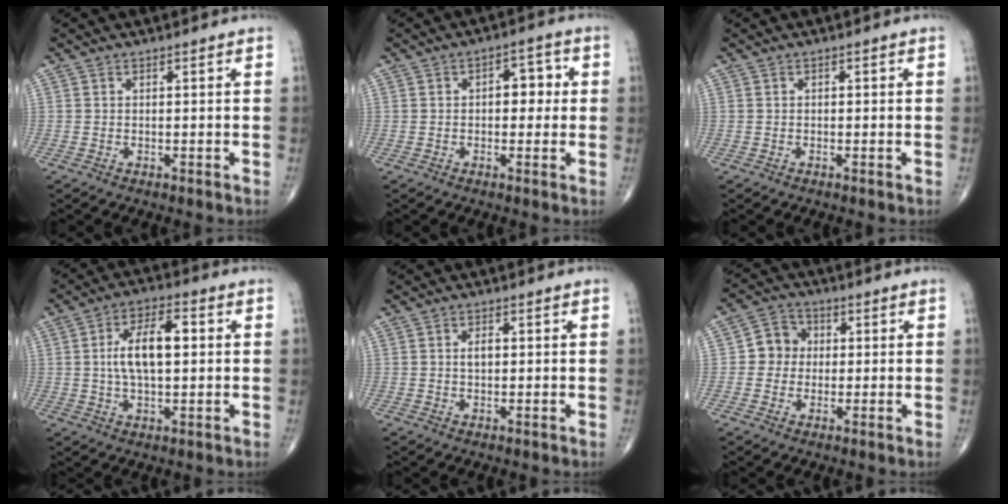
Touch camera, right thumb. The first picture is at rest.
{"total": 5.4, "force": [0.5, 3.3, 4.2], "torque": [-0.032, 0.014, 0.001]}
{"total": 0.0}
{"total": 9.1, "force": [1.1, 4.1, 8.1], "torque": [-0.141, 0.011, 0.016]}
{"total": 2.1, "force": [0.2, 1.3, 1.7], "torque": [-0.027, 0.003, 0.002]}
{"total": 5.9, "force": [0.2, 5.5, 2.2], "torque": [-0.009, 0.012, -0.009]}